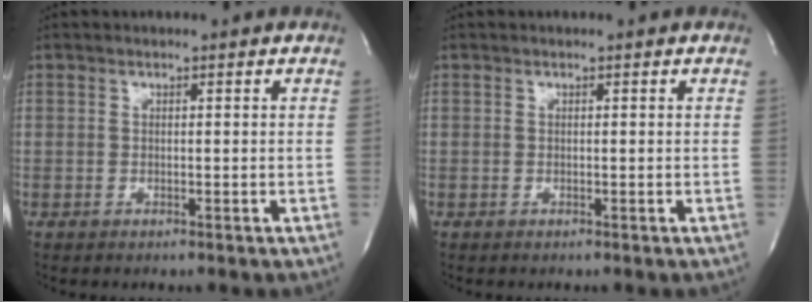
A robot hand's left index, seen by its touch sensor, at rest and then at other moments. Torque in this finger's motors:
{"motor_torque": [-0.07, 0.07, 0.00, 0.00]}